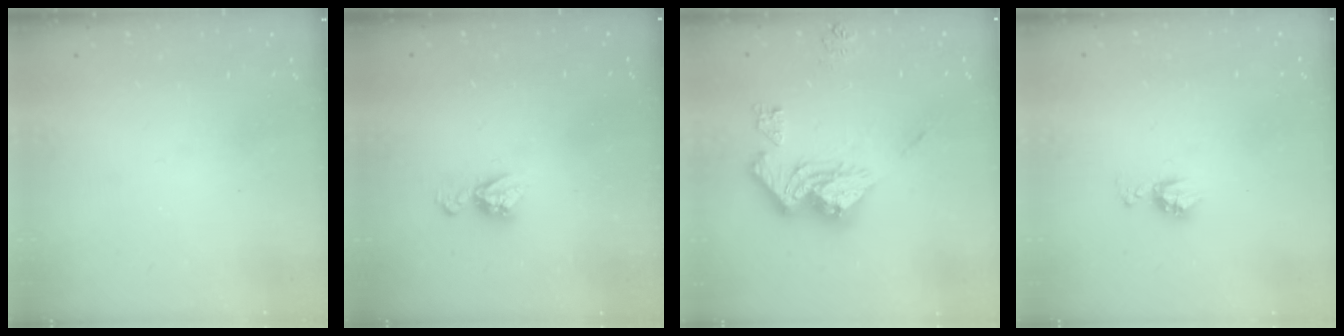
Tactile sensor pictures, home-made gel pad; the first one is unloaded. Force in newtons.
{"total": 7.0, "press": 7.0, "slide": 0.5}
{"total": 18.9, "press": 18.8, "slide": 1.9}
{"total": 5.9, "press": 5.9, "slide": 0.6}